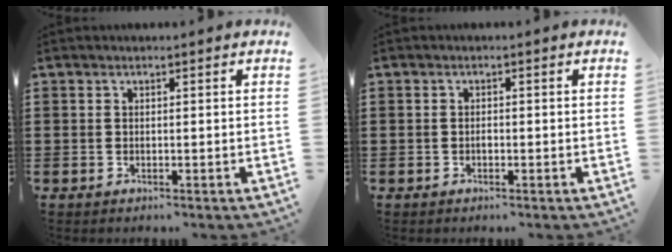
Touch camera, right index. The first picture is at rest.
{"total": 0.6, "force": [-0.3, 0.3, 0.4], "torque": [-0.009, -0.002, -0.005]}